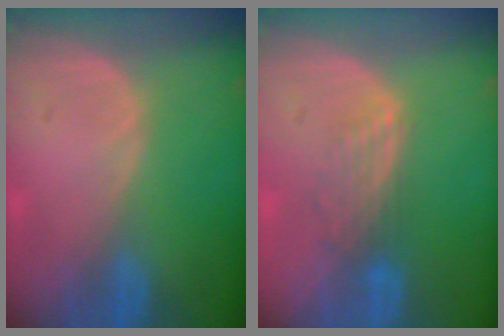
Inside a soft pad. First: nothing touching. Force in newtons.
{"total": 3.7, "press": 3.0, "slide": 2.2}